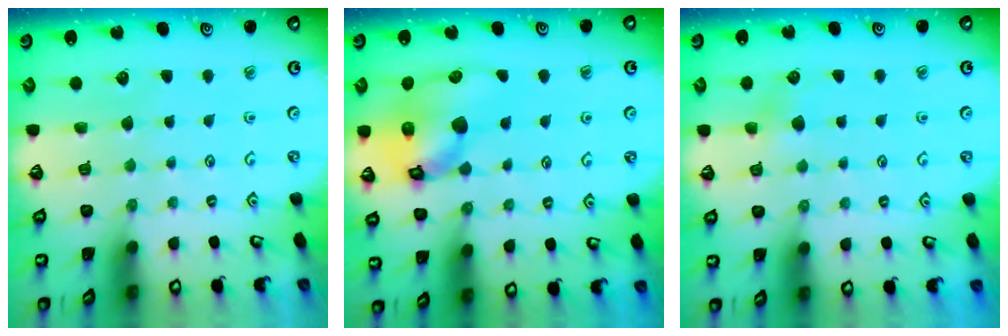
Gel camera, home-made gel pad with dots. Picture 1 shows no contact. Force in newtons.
{"total": 15.4, "press": 15.2, "slide": 2.2}
{"total": 2.9, "press": 2.9, "slide": 0.3}